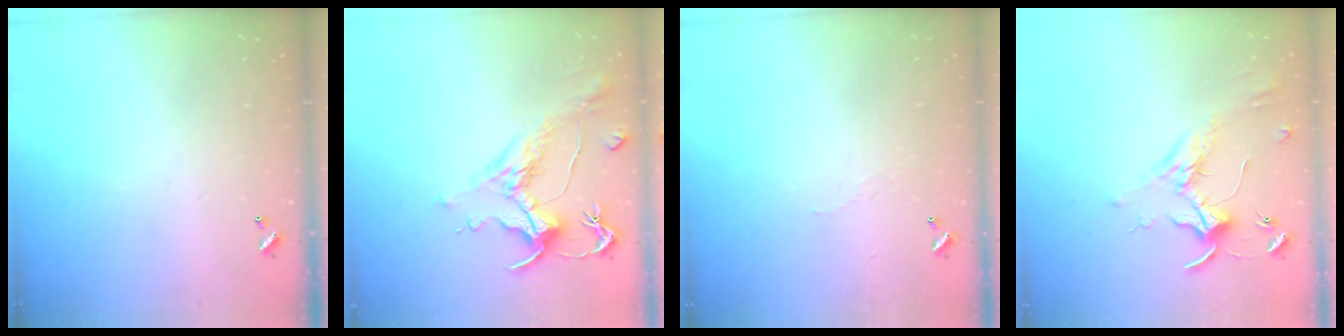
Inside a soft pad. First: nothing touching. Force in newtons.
{"total": 1.6, "press": 0.7, "slide": 1.4}
{"total": 2.0, "press": 1.9, "slide": 0.4}
{"total": 1.7, "press": 1.6, "slide": 0.4}